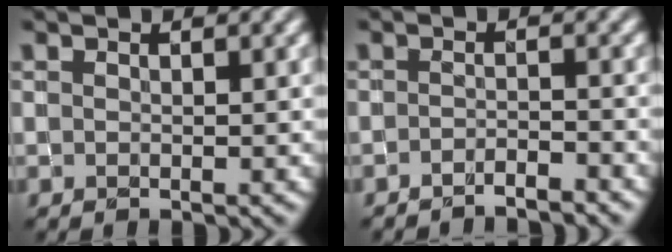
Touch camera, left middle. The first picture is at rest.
{"total": 2.0, "force": [-1.9, 0.2, 0.7], "torque": [-0.005, -0.001, -0.035]}